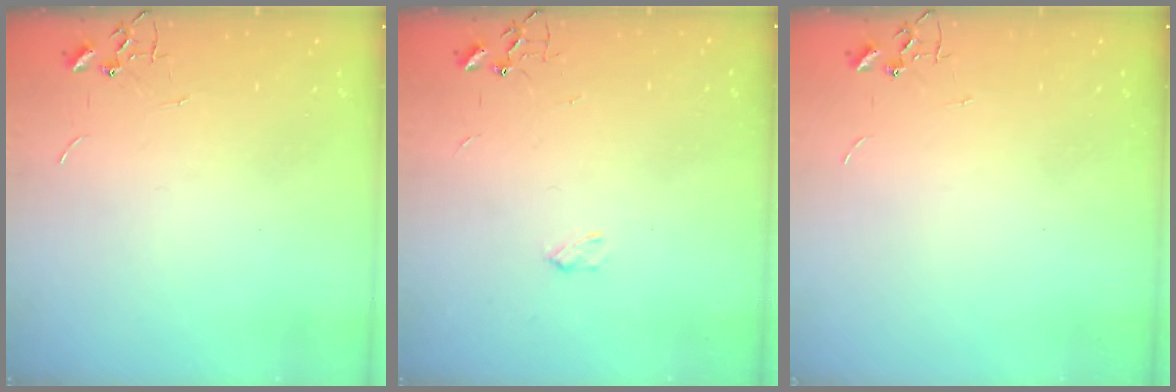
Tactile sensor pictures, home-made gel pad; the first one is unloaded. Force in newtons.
{"total": 2.5, "press": 2.4, "slide": 0.4}
{"total": 0.0}